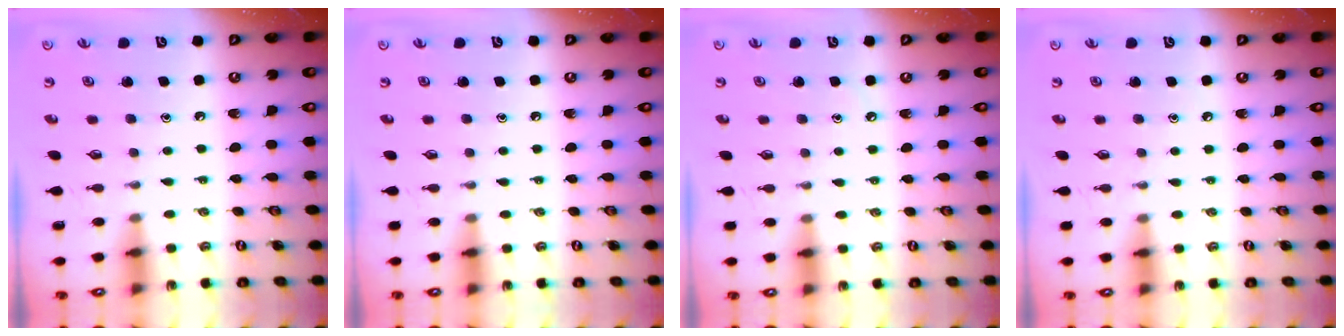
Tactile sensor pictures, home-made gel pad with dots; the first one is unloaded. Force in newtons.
{"total": 2.3, "press": 2.3, "slide": 0.4}
{"total": 2.6, "press": 2.6, "slide": 0.4}
{"total": 2.5, "press": 2.5, "slide": 0.4}